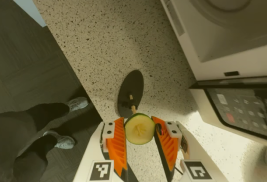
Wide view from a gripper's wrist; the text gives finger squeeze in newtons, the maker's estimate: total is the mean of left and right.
{"total": 10.9, "left": 10.8, "right": 11.1}